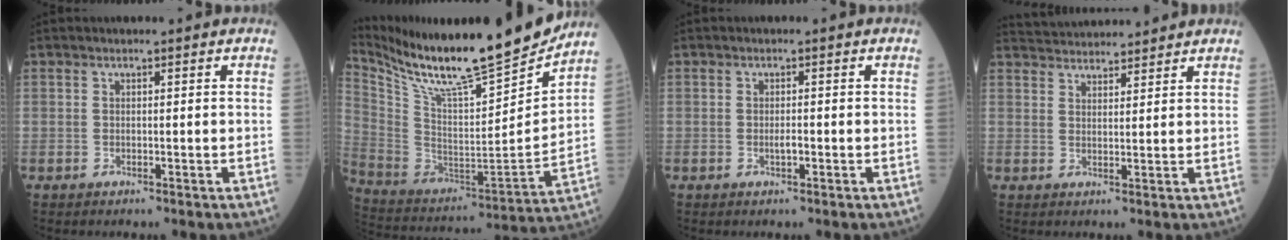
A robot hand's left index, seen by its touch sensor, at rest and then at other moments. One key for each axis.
{"total": 23.8, "fx": 21.0, "fy": 1.3, "fz": 11.2, "tx": -0.218, "ty": -0.056, "tz": 0.347}
{"total": 1.1, "fx": -0.3, "fy": 0.3, "fz": 1.0, "tx": -0.021, "ty": 0.000, "tz": -0.006}
{"total": 9.4, "fx": 9.1, "fy": 1.2, "fz": 1.9, "tx": -0.035, "ty": 0.031, "tz": 0.138}